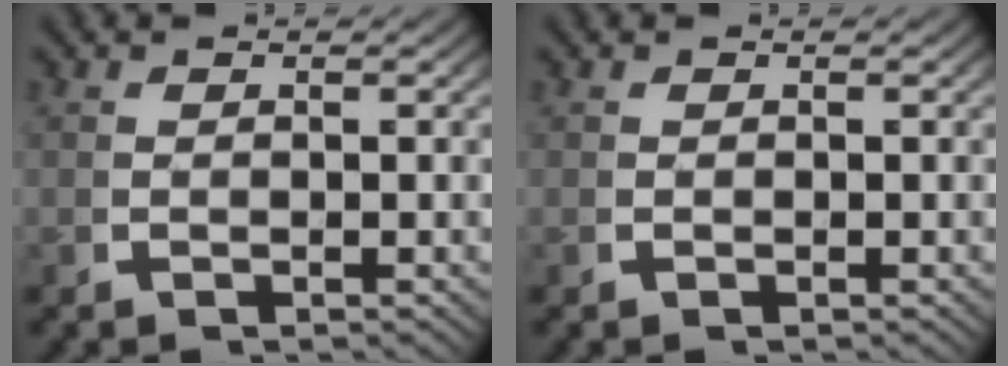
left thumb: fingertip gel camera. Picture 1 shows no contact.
{"total": 0.0}